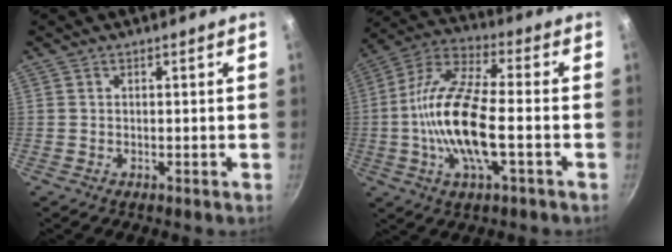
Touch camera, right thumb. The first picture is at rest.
{"total": 16.9, "force": [-3.0, 5.9, 15.6], "torque": [-0.305, 0.030, -0.075]}